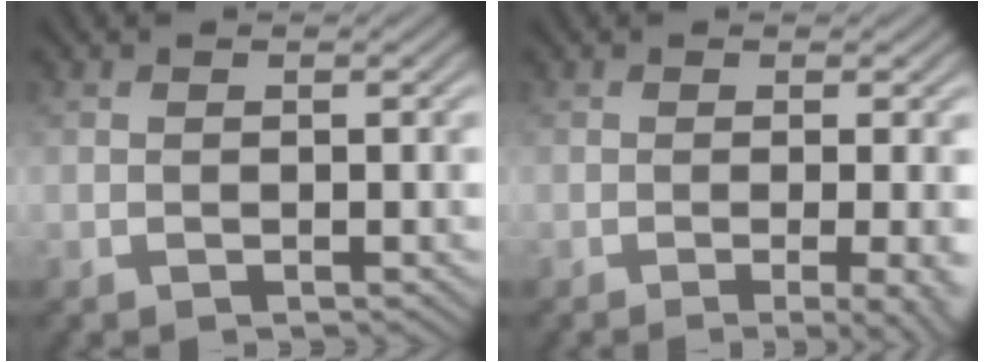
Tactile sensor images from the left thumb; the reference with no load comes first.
{"total": 4.9, "force": [-1.1, 1.3, 4.6], "torque": [-0.061, -0.002, -0.015]}